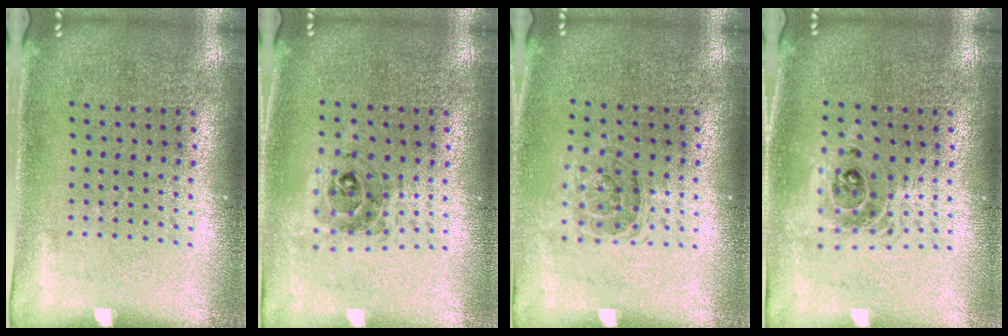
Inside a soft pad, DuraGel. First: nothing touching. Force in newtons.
{"total": 0.7, "press": 0.7, "slide": 0.2}
{"total": 1.3, "press": 1.0, "slide": 0.7}
{"total": 1.5, "press": 1.2, "slide": 0.8}